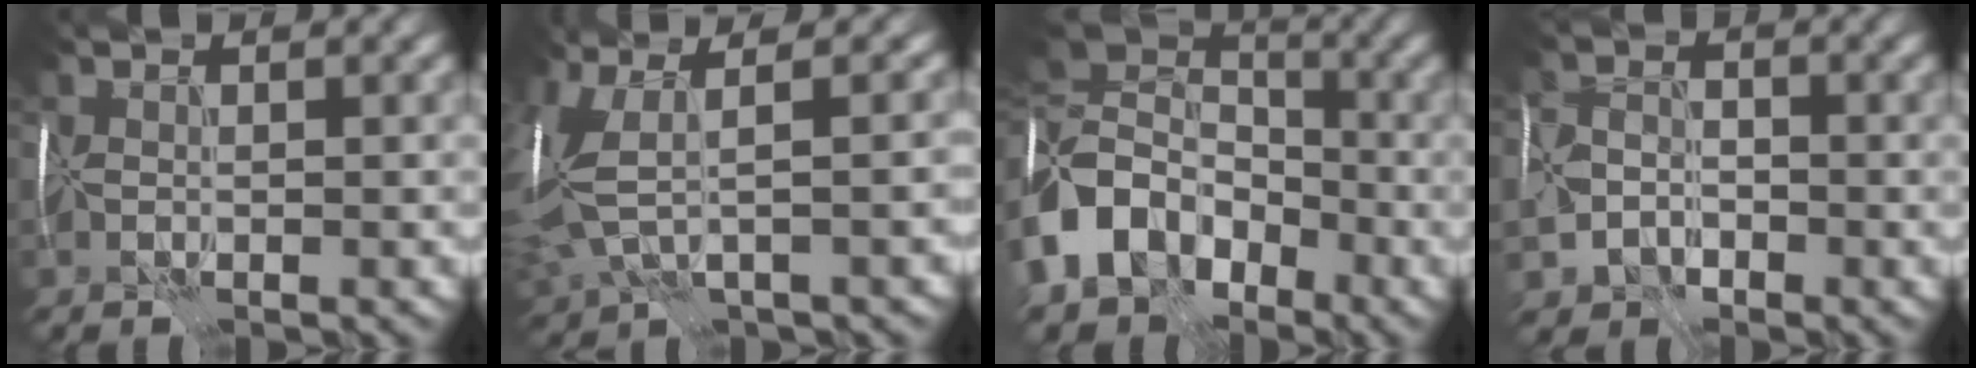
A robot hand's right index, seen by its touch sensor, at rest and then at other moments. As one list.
[{"total": 8.0, "force": [-0.5, 3.3, 7.2], "torque": [-0.176, -0.015, 0.018]}, {"total": 11.6, "force": [-4.9, 8.6, 6.0], "torque": [-0.154, -0.007, -0.111]}, {"total": 3.5, "force": [-2.1, 2.5, 1.3], "torque": [-0.034, -0.004, -0.047]}]